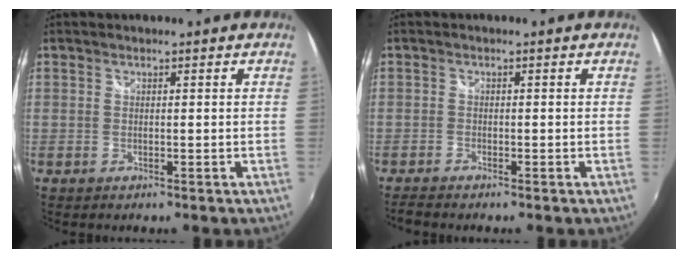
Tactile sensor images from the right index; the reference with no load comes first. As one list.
[{"total": 2.4, "force": [-2.2, 0.6, 0.9], "torque": [-0.028, -0.010, -0.043]}]